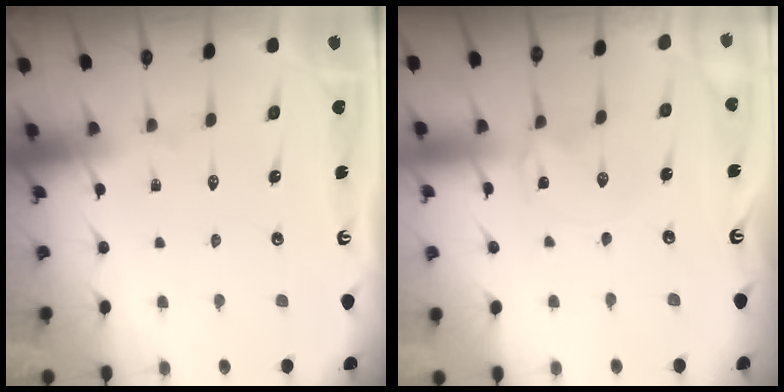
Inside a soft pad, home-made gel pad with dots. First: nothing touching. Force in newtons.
{"total": 0.0}